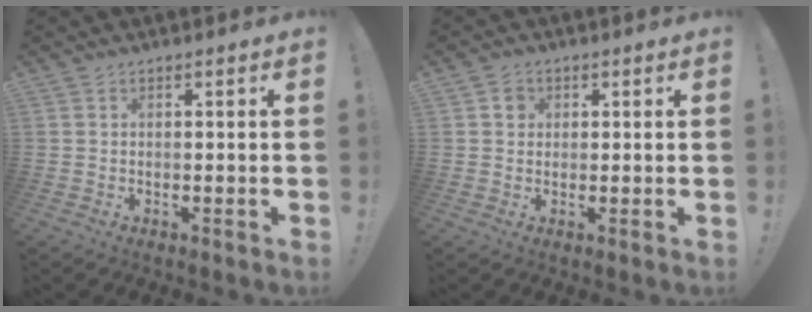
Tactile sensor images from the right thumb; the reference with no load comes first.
{"total": 2.6, "force": [0.8, 2.4, 0.8], "torque": [-0.005, 0.002, 0.012]}